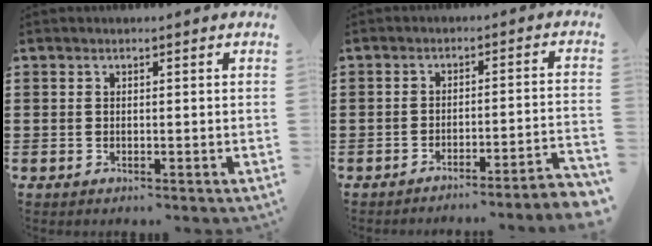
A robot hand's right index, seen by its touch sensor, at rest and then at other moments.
{"total": 3.6, "force": [-3.3, -0.6, 1.3], "torque": [-0.025, -0.011, -0.070]}